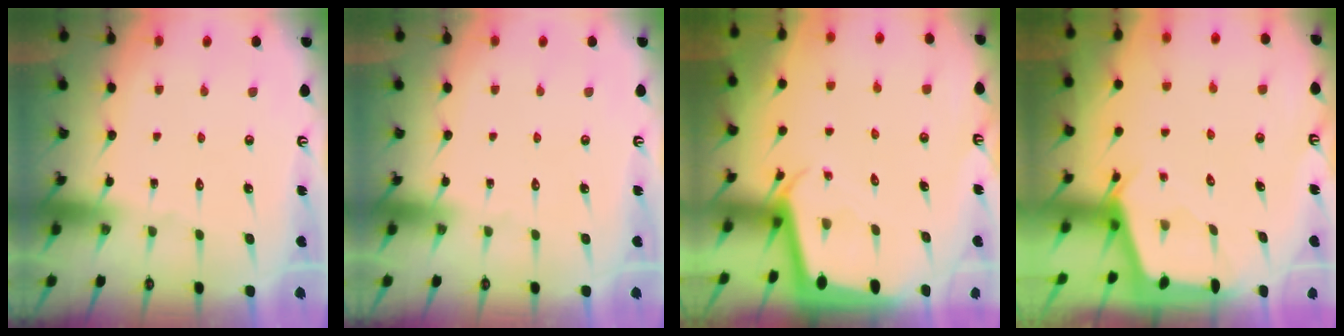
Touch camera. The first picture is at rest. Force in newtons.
{"total": 0.0}
{"total": 2.1, "press": 2.1, "slide": 0.2}
{"total": 2.4, "press": 2.4, "slide": 0.3}